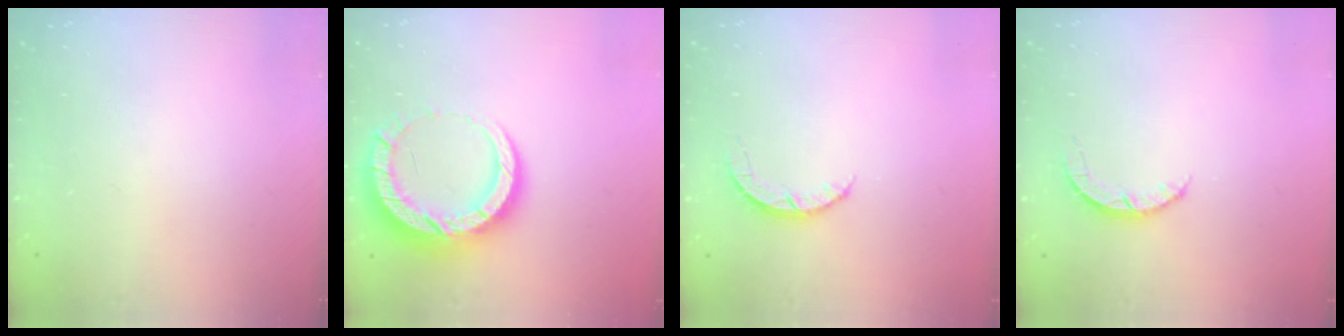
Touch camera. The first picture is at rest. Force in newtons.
{"total": 14.0, "press": 14.0, "slide": 1.3}
{"total": 2.7, "press": 2.7, "slide": 0.4}
{"total": 2.7, "press": 2.7, "slide": 0.4}